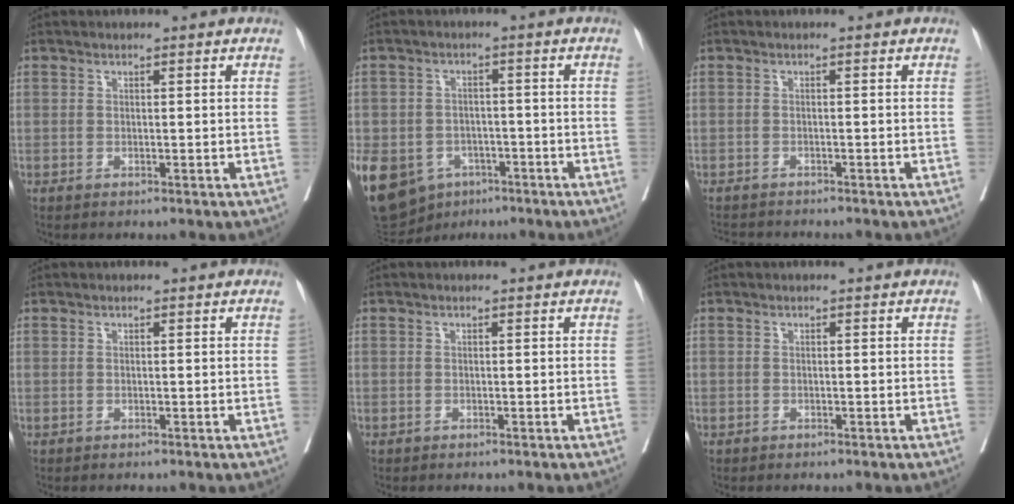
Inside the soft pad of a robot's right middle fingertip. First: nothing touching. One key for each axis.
{"total": 21.8, "fx": -10.0, "fy": 16.7, "fz": 9.8, "tx": -0.301, "ty": -0.015, "tz": -0.142}
{"total": 4.1, "fx": -4.0, "fy": 0.4, "fz": 0.9, "tx": -0.011, "ty": -0.011, "tz": -0.063}
{"total": 0.0}
{"total": 0.5, "fx": -0.2, "fy": 0.5, "fz": -0.1, "tx": 0.004, "ty": 0.006, "tz": -0.008}
{"total": 0.6, "fx": -0.3, "fy": 0.5, "fz": -0.1, "tx": 0.003, "ty": 0.006, "tz": -0.008}